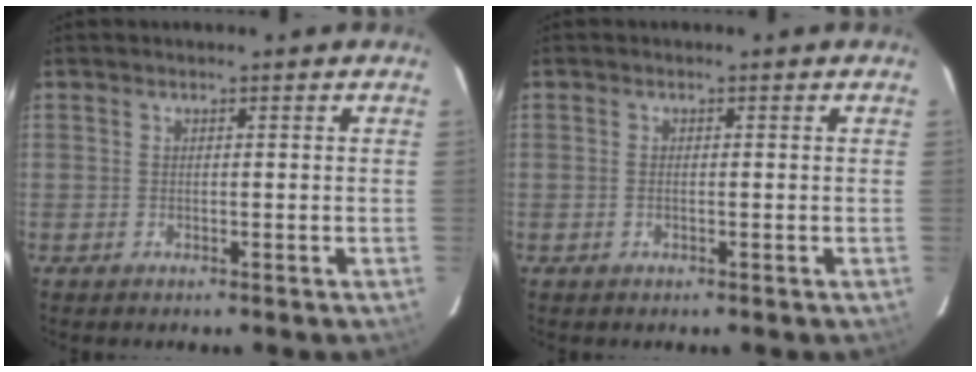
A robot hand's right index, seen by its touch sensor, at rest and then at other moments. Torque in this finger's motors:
{"motor_torque": [-0.16, 0.01, -0.08, -0.01]}